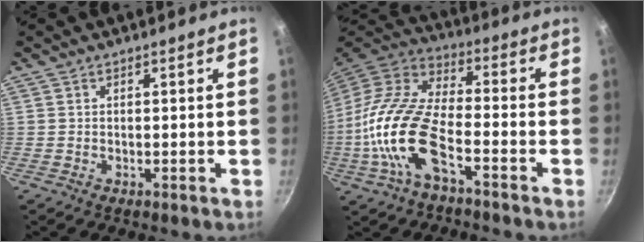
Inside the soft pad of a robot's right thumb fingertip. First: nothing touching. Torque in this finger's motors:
{"motor_torque": [0.11, 1.05, 2.17, -0.60, 0.51]}